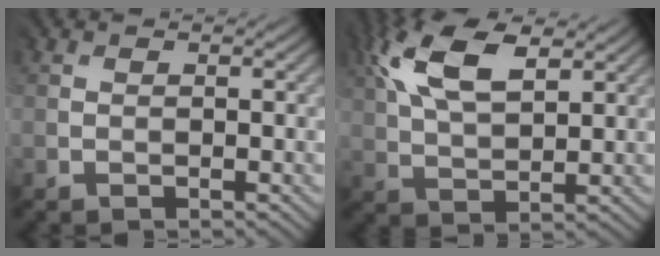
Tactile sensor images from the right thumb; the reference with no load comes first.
{"total": 10.8, "force": [5.7, 5.1, 7.6], "torque": [-0.171, 0.018, 0.109]}